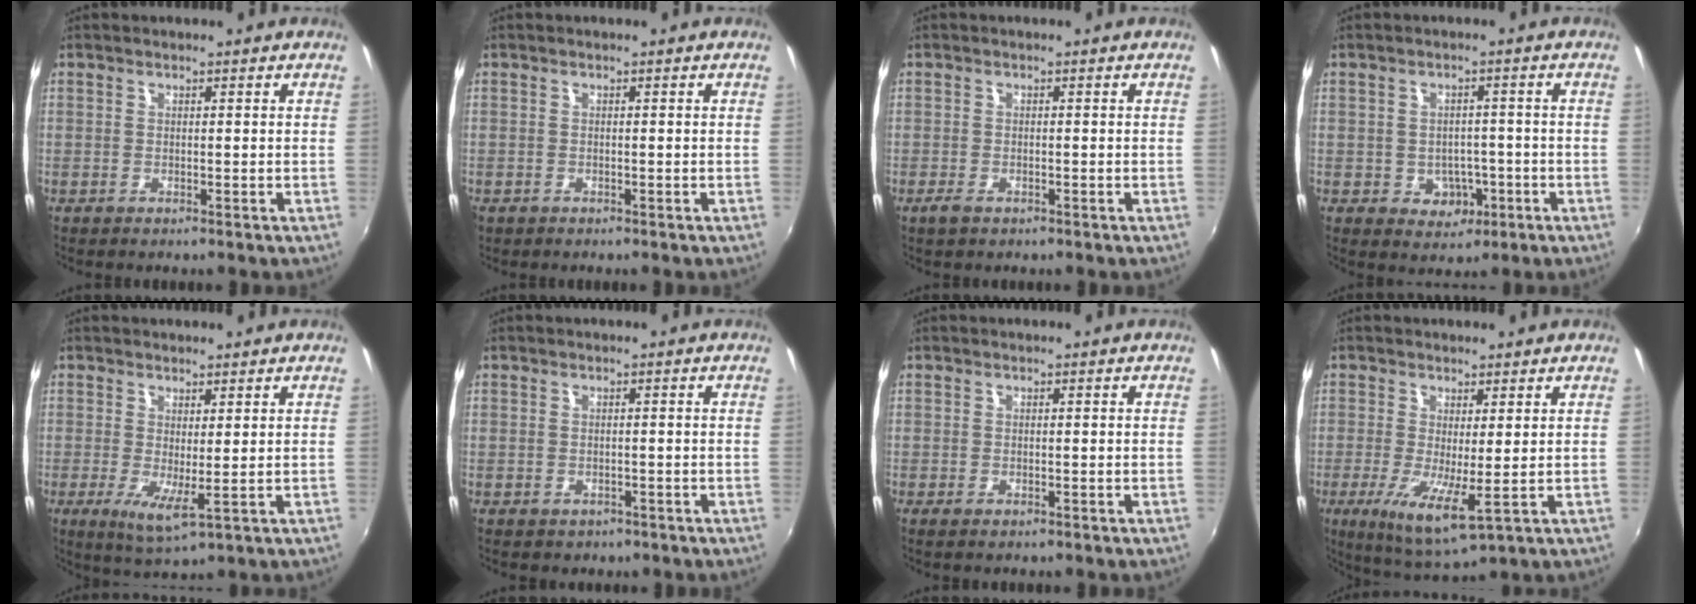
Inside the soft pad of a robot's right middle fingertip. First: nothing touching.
{"total": 1.0, "force": [-0.7, 0.8, 0.2], "torque": [-0.008, -0.004, -0.010]}
{"total": 2.1, "force": [-1.4, 1.0, 1.2], "torque": [-0.026, -0.006, -0.025]}
{"total": 5.0, "force": [-1.6, 4.4, 1.9], "torque": [-0.043, 0.006, -0.008]}
{"total": 4.6, "force": [0.2, 0.9, 4.6], "torque": [-0.081, -0.018, 0.006]}
{"total": 1.8, "force": [-0.8, 1.6, 0.4], "torque": [-0.010, -0.003, -0.007]}
{"total": 0.7, "force": [-0.5, 0.3, 0.5], "torque": [-0.009, -0.005, -0.008]}
{"total": 7.4, "force": [-0.7, 1.4, 7.3], "torque": [-0.141, -0.026, -0.012]}